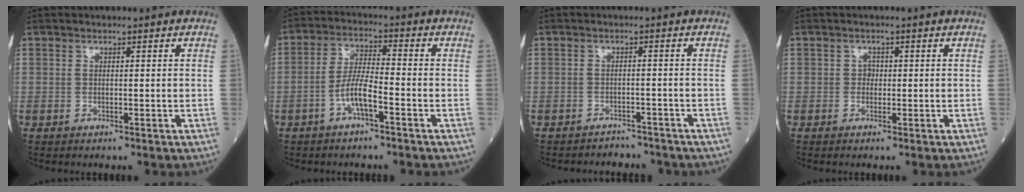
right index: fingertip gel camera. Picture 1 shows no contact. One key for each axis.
{"total": 5.6, "fx": -2.5, "fy": 0.8, "fz": 5.0, "tx": -0.103, "ty": 0.009, "tz": -0.050}
{"total": 5.0, "fx": -4.6, "fy": 1.9, "fz": -0.2, "tx": 0.001, "ty": 0.005, "tz": -0.057}
{"total": 1.0, "fx": 0.0, "fy": 0.9, "fz": 0.5, "tx": -0.005, "ty": 0.003, "tz": -0.003}